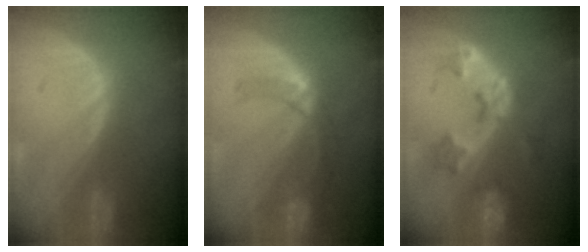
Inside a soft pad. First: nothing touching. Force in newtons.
{"total": 5.0, "press": 4.9, "slide": 1.0}
{"total": 5.8, "press": 5.8, "slide": 0.2}